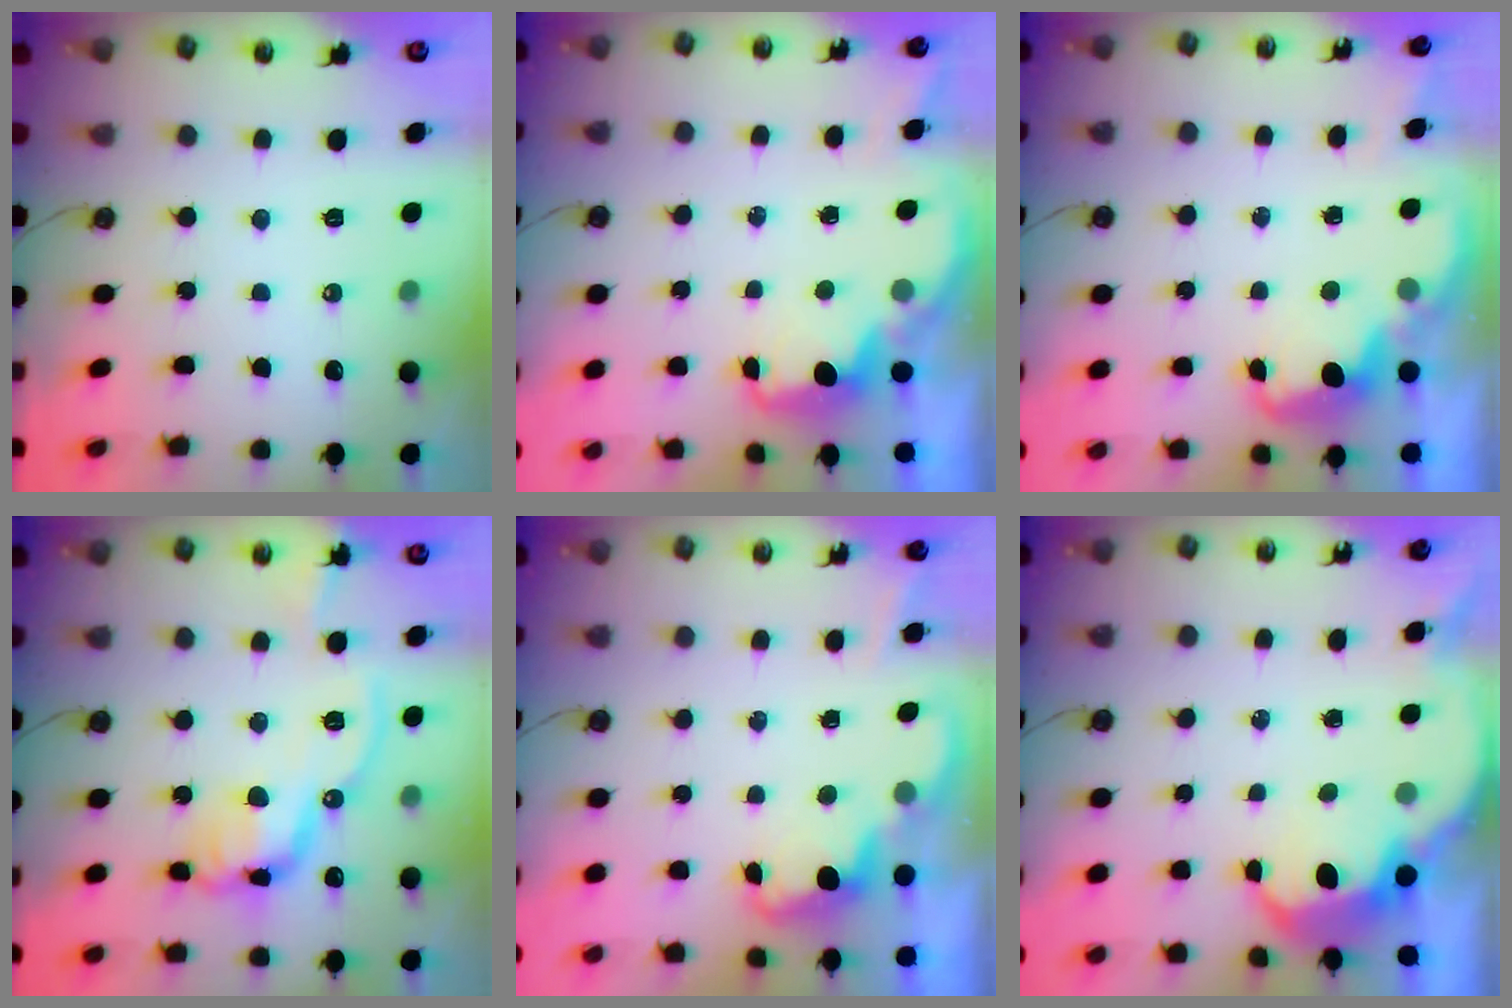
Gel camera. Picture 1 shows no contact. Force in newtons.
{"total": 2.4, "press": 2.2, "slide": 0.8}
{"total": 2.4, "press": 2.3, "slide": 0.7}
{"total": 15.9, "press": 15.9, "slide": 0.5}
{"total": 2.2, "press": 2.1, "slide": 0.5}
{"total": 5.2, "press": 5.1, "slide": 0.8}